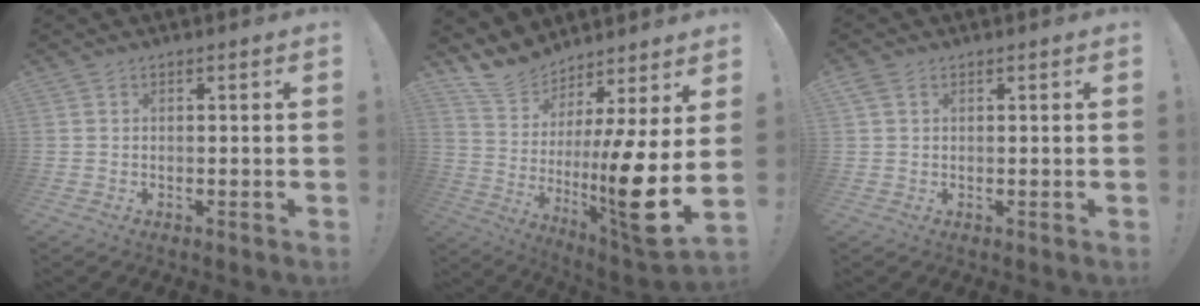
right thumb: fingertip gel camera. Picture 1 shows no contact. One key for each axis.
{"total": 13.0, "fx": 3.2, "fy": 1.1, "fz": 12.6, "tx": -0.226, "ty": -0.081, "tz": 0.058}
{"total": 2.1, "fx": 1.1, "fy": 1.3, "fz": 1.2, "tx": -0.020, "ty": 0.002, "tz": 0.020}